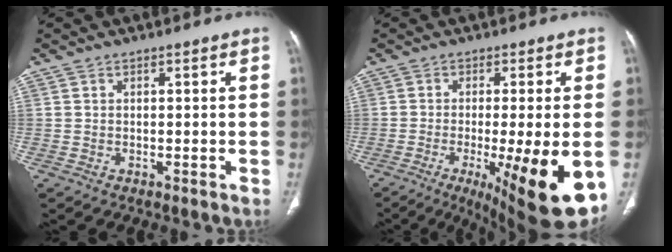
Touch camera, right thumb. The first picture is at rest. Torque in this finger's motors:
{"motor_torque": [2.32, 2.23, 1.45, -1.23, 0.16]}